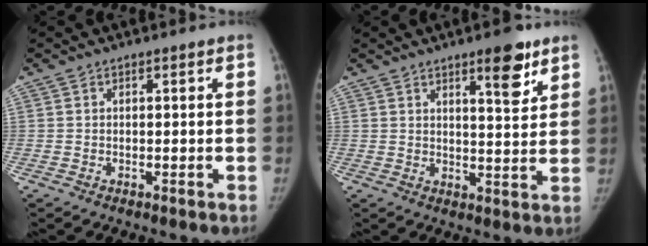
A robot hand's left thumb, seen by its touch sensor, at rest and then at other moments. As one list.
[{"total": 7.5, "force": [4.7, 2.1, 5.4], "torque": [-0.061, -0.030, 0.066]}]